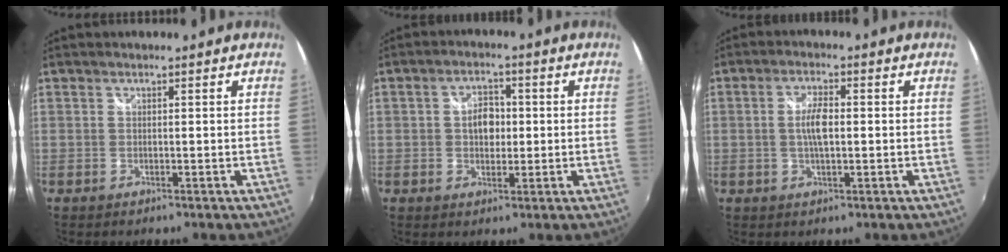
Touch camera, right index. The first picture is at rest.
{"total": 5.0, "force": [0.1, 3.5, 3.5], "torque": [-0.056, 0.009, 0.002]}
{"total": 4.6, "force": [-0.1, 1.7, 4.3], "torque": [-0.084, 0.004, -0.001]}